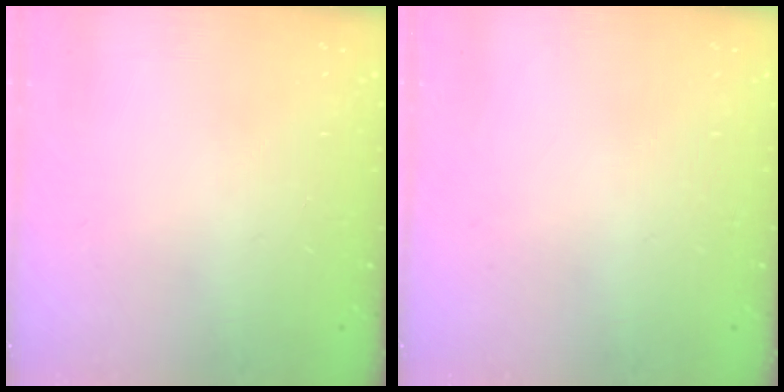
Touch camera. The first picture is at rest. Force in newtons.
{"total": 0.0}